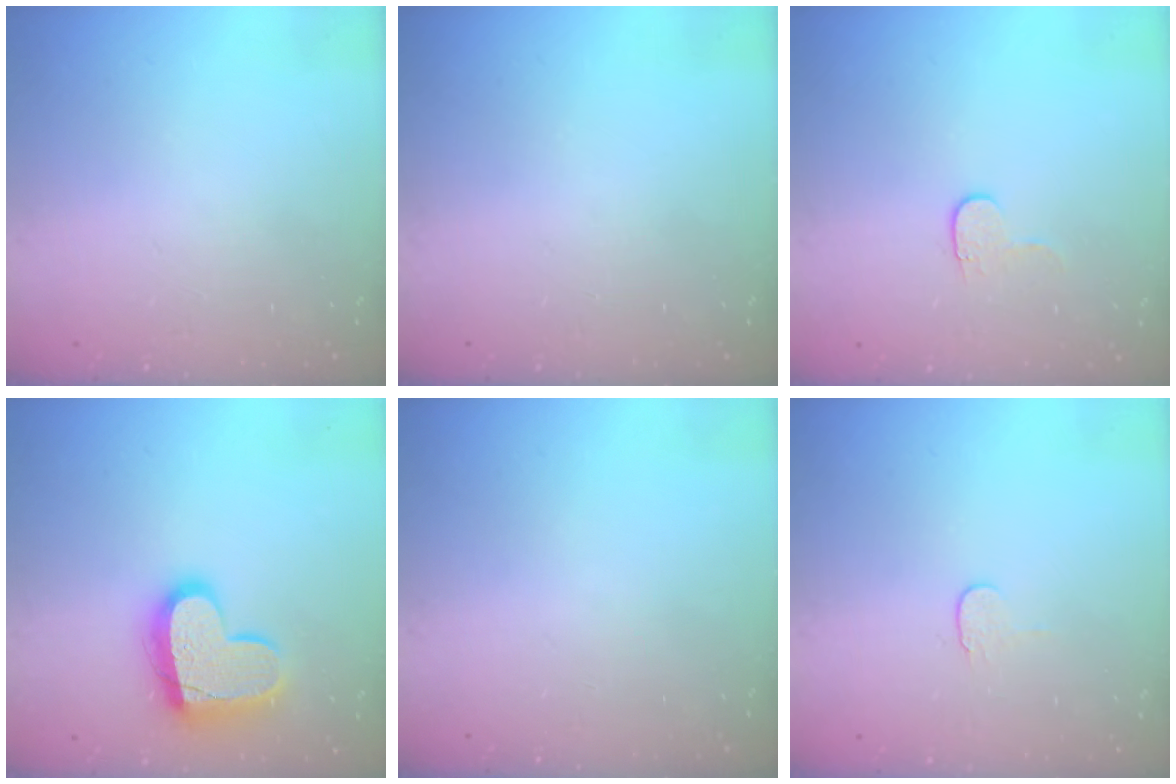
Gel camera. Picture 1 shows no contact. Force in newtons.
{"total": 0.0}
{"total": 3.6, "press": 3.6, "slide": 0.4}
{"total": 15.7, "press": 15.6, "slide": 1.1}
{"total": 0.0}
{"total": 4.0, "press": 3.9, "slide": 0.5}